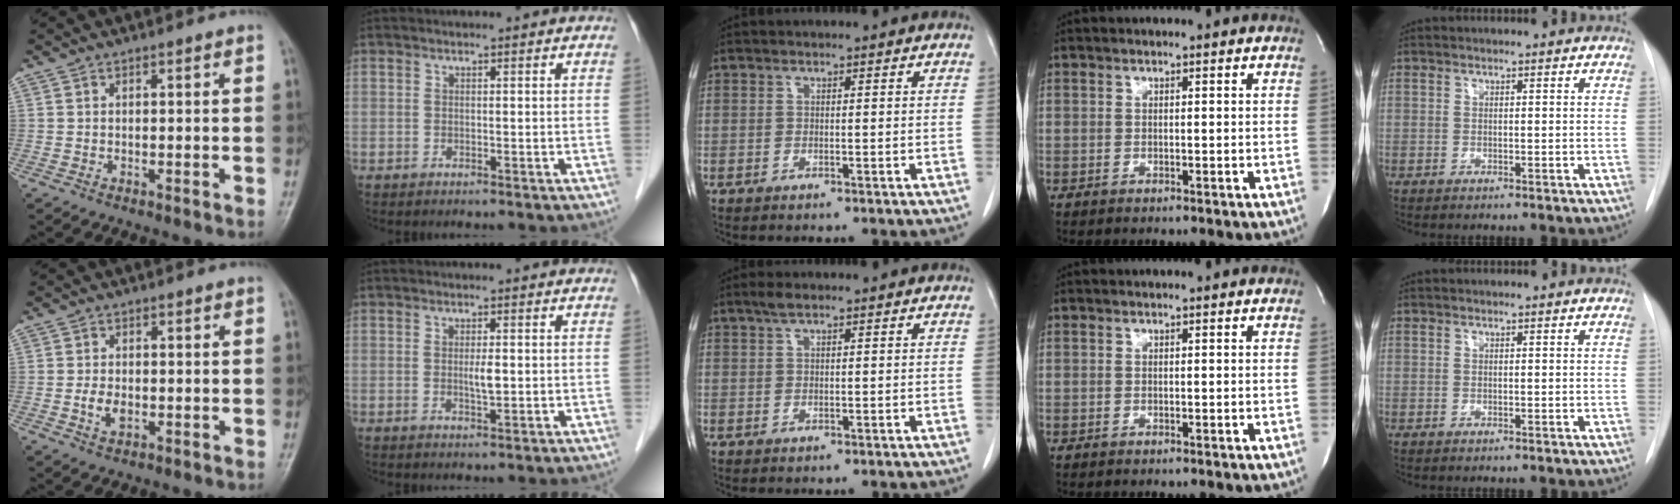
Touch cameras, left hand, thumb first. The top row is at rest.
{"thumb": {"total": 3.3, "force": [-0.7, 2.1, 2.4], "torque": [-0.043, 0.001, -0.013]}, "index": {"total": 1.9, "force": [0.1, 0.3, 1.9], "torque": [-0.035, -0.002, 0.002]}, "middle": {"total": 1.5, "force": [1.1, 0.2, 1.1], "torque": [-0.026, 0.010, 0.021]}}